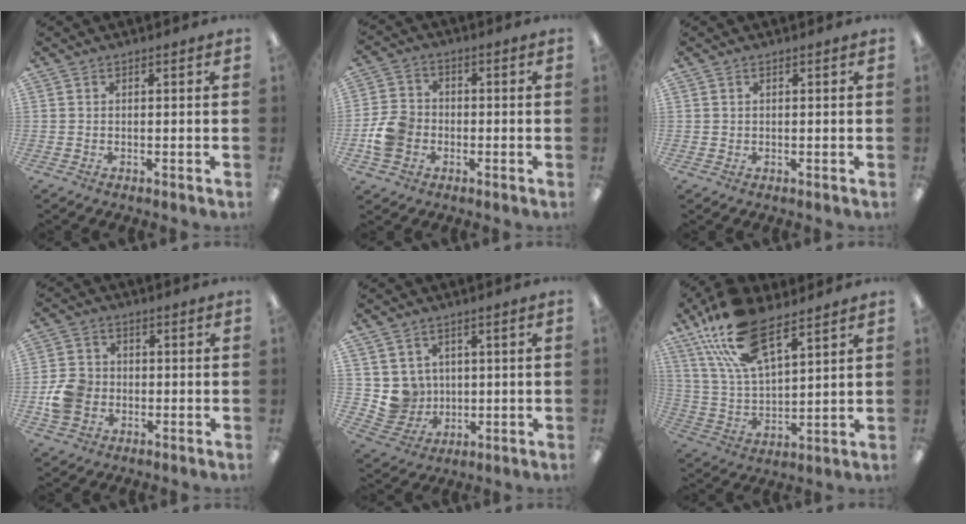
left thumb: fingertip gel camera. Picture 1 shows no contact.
{"total": 8.0, "force": [-2.0, 6.6, 4.0], "torque": [-0.086, 0.015, -0.037]}
{"total": 0.6, "force": [0.4, 0.5, 0.1], "torque": [-0.001, 0.004, 0.006]}
{"total": 7.4, "force": [-1.8, 5.9, 4.0], "torque": [-0.078, 0.013, -0.031]}
{"total": 6.7, "force": [2.3, 6.3, 0.3], "torque": [-0.019, -0.012, 0.055]}
{"total": 18.6, "force": [12.0, 7.8, 11.8], "torque": [-0.256, -0.040, 0.212]}